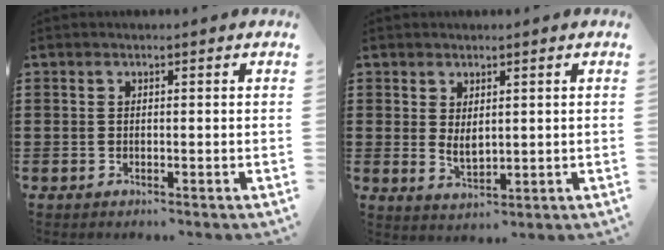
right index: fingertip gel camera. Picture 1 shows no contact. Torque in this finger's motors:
{"motor_torque": [1.11, 1.03, 0.19, 0.04]}